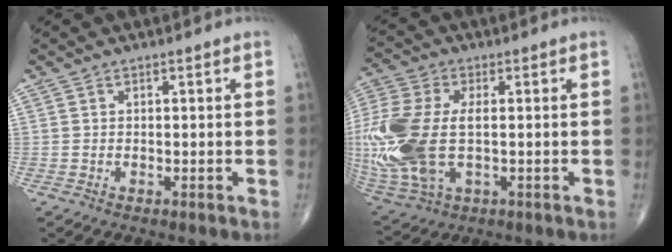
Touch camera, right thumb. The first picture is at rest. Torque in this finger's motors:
{"motor_torque": [2.42, 2.42, 1.73, -0.10, 0.27]}